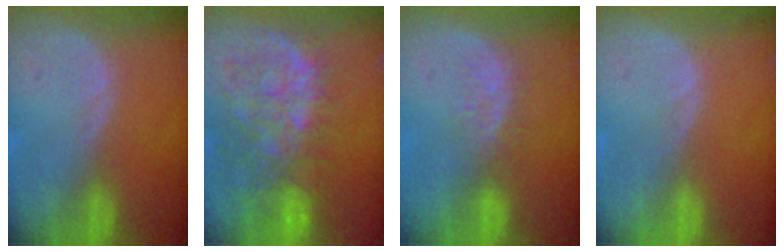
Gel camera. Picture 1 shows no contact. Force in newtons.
{"total": 11.4, "press": 9.9, "slide": 5.7}
{"total": 3.9, "press": 3.5, "slide": 1.8}
{"total": 0.0}